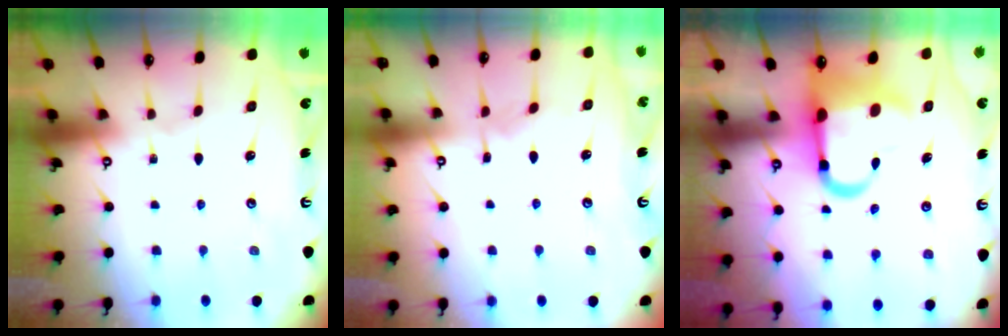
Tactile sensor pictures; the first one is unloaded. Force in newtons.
{"total": 6.1, "press": 6.1, "slide": 0.6}
{"total": 10.3, "press": 9.9, "slide": 3.0}